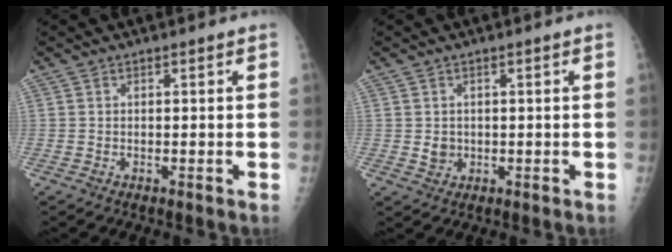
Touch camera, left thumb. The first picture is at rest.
{"total": 2.2, "force": [0.0, 2.0, 1.0], "torque": [-0.006, 0.000, 0.007]}